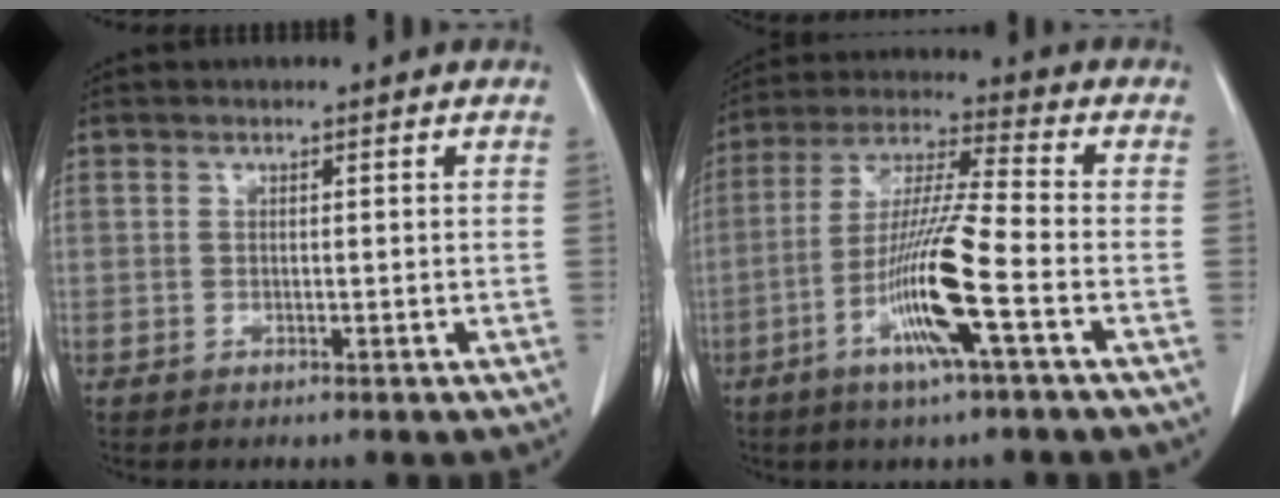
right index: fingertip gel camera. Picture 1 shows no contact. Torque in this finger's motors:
{"motor_torque": [1.81, -0.33, 0.40, 0.21]}